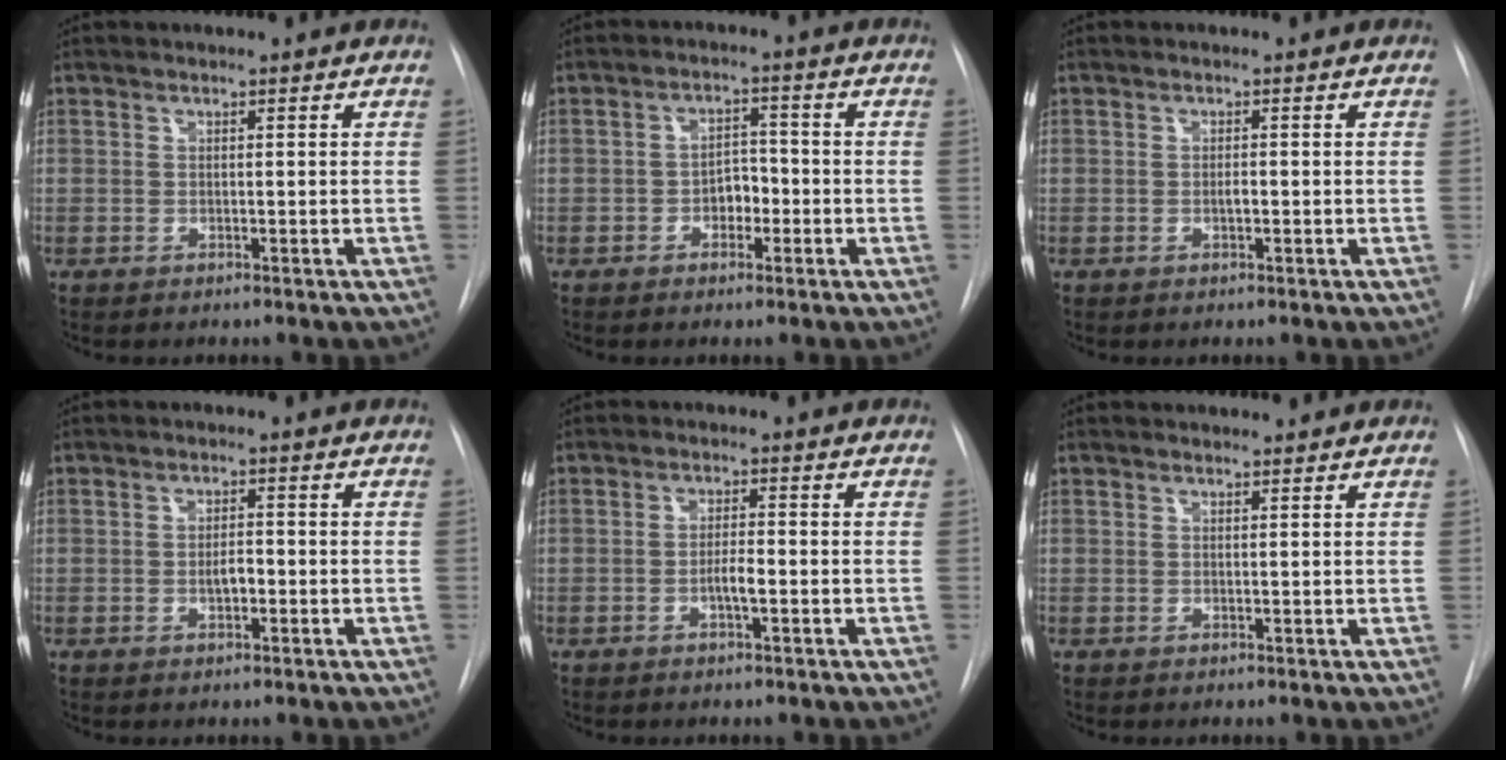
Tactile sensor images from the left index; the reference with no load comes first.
{"total": 3.6, "force": [-1.9, 2.1, 2.1], "torque": [-0.025, 0.004, -0.034]}
{"total": 1.1, "force": [-0.9, 0.2, 0.6], "torque": [-0.012, -0.005, -0.015]}
{"total": 2.4, "force": [-1.3, 0.9, 1.8], "torque": [-0.029, -0.003, -0.019]}
{"total": 2.7, "force": [-1.5, 0.3, 2.2], "torque": [-0.038, -0.004, -0.026]}
{"total": 1.1, "force": [1.0, 0.3, 0.1], "torque": [-0.008, 0.004, 0.013]}